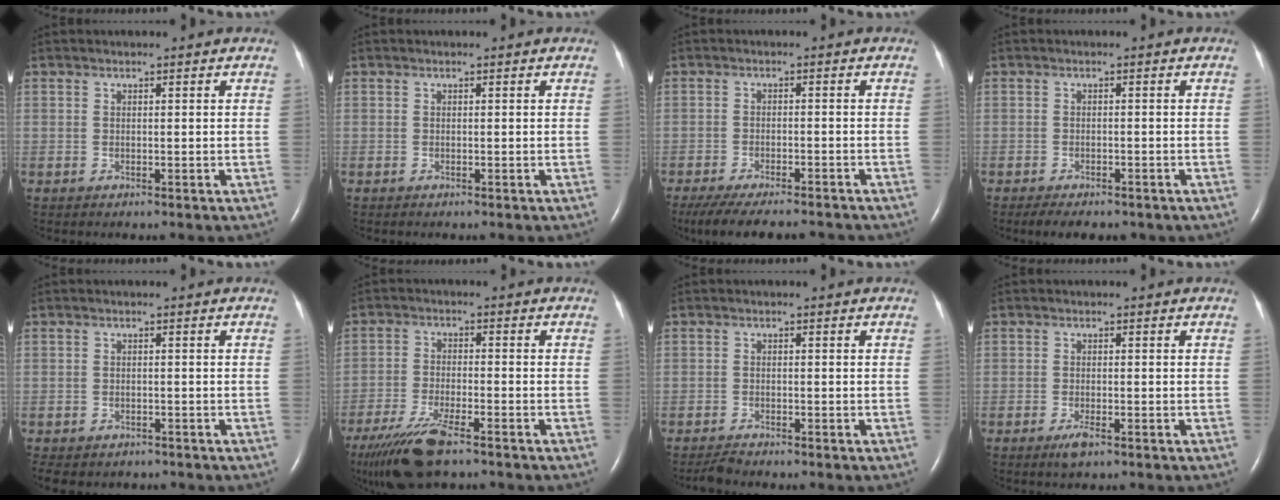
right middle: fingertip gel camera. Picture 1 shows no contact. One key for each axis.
{"total": 0.0}
{"total": 13.4, "fx": -11.8, "fy": 2.3, "fz": 5.8, "tx": -0.108, "ty": -0.020, "tz": -0.165}
{"total": 5.7, "fx": -4.4, "fy": 2.1, "fz": 2.8, "tx": -0.039, "ty": -0.009, "tz": -0.053}
{"total": 7.7, "fx": -6.0, "fy": 4.1, "fz": 2.4, "tx": -0.053, "ty": -0.004, "tz": -0.074}
{"total": 11.1, "fx": -8.2, "fy": 2.2, "fz": 7.2, "tx": -0.141, "ty": -0.028, "tz": -0.145}
{"total": 1.8, "fx": -1.7, "fy": 0.1, "fz": 0.5, "tx": -0.019, "ty": -0.009, "tz": -0.031}
{"total": 2.0, "fx": -1.3, "fy": 0.4, "fz": 1.5, "tx": -0.035, "ty": -0.004, "tz": -0.023}